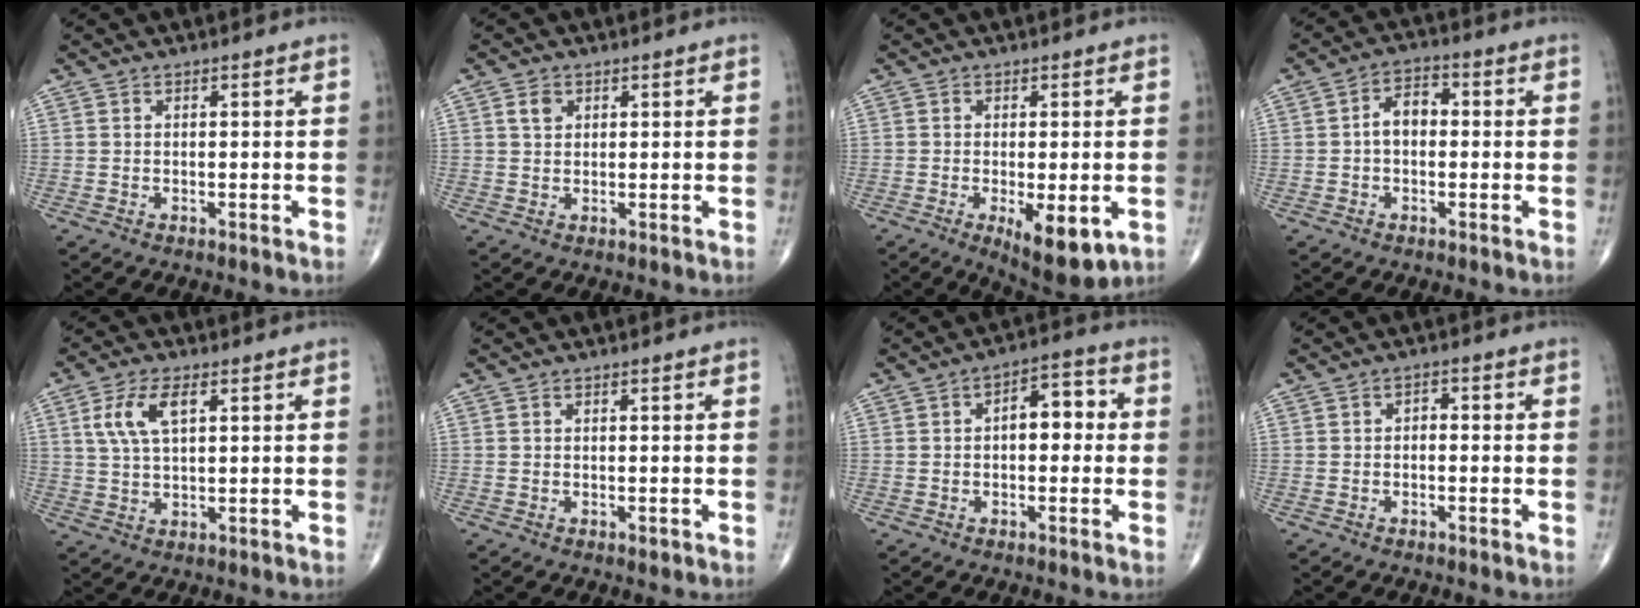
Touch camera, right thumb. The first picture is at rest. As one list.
[{"total": 2.4, "force": [1.0, 1.8, 1.3], "torque": [-0.019, 0.000, 0.018]}, {"total": 9.4, "force": [-3.0, 3.4, 8.2], "torque": [-0.111, -0.019, -0.039]}, {"total": 5.2, "force": [-0.2, 3.5, 3.9], "torque": [-0.056, 0.022, -0.013]}, {"total": 7.3, "force": [2.6, 3.3, 6.0], "torque": [-0.126, 0.000, 0.053]}, {"total": 0.6, "force": [-0.2, 0.3, 0.4], "torque": [-0.001, -0.001, -0.002]}, {"total": 7.3, "force": [0.5, 4.0, 6.0], "torque": [-0.060, 0.026, -0.003]}, {"total": 1.6, "force": [-0.3, 1.1, 1.1], "torque": [-0.008, 0.009, -0.010]}]